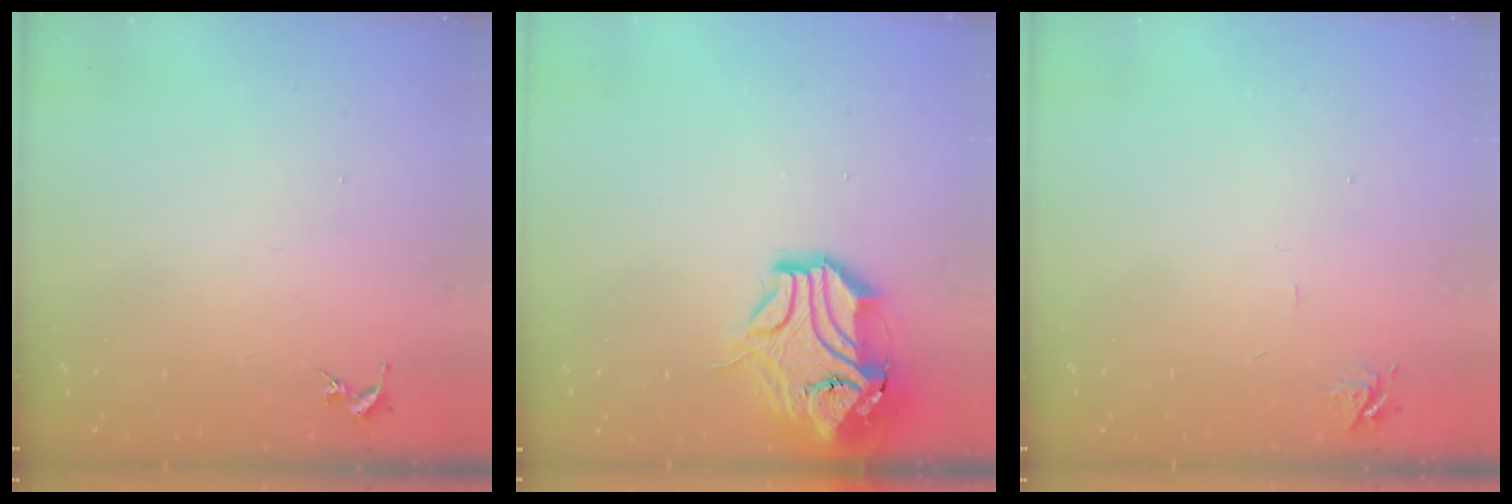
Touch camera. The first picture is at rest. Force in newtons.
{"total": 16.2, "press": 16.1, "slide": 2.2}
{"total": 5.8, "press": 5.8, "slide": 0.7}